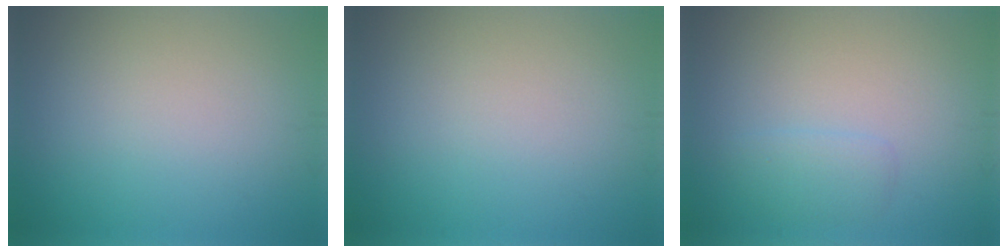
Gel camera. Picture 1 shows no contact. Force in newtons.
{"total": 0.0}
{"total": 1.6, "press": 1.6, "slide": 0.2}